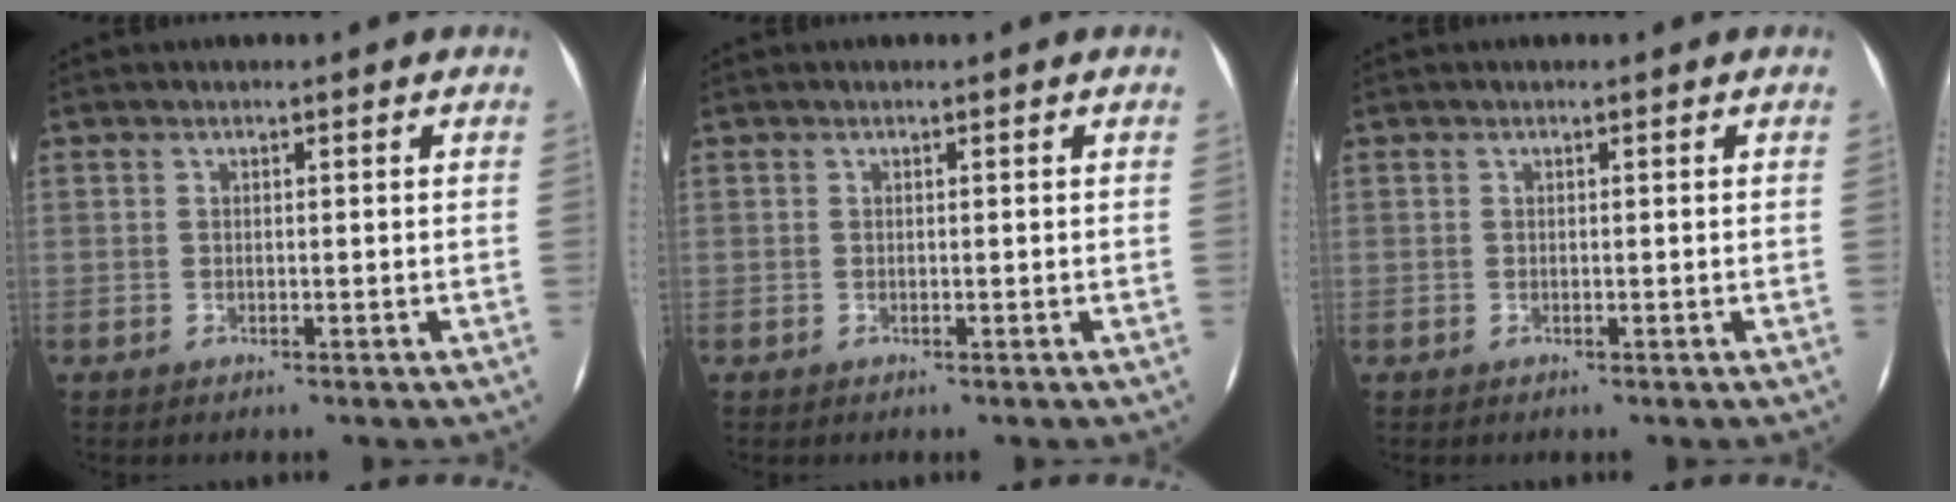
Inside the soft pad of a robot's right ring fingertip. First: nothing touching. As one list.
[{"total": 0.0}, {"total": 0.0}]